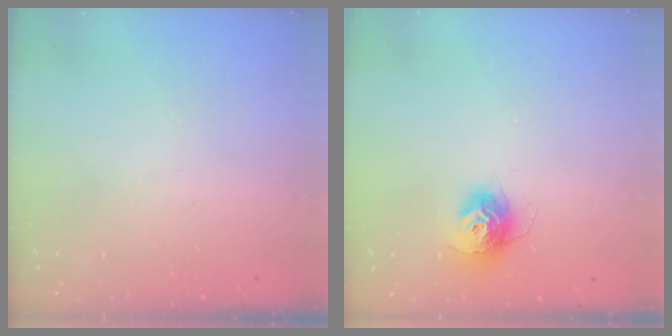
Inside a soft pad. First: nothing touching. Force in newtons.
{"total": 11.5, "press": 11.4, "slide": 0.8}